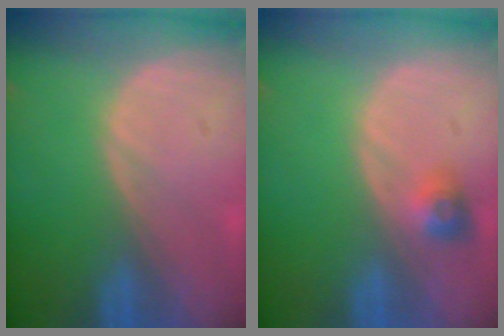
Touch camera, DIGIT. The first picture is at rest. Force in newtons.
{"total": 2.9, "press": 2.6, "slide": 1.2}